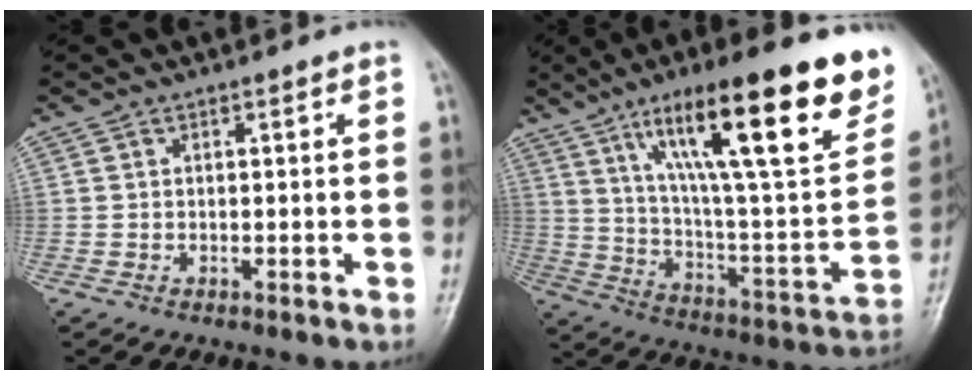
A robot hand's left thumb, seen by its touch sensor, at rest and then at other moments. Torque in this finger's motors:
{"motor_torque": [3.10, 1.91, 1.89, -0.89, 0.50]}